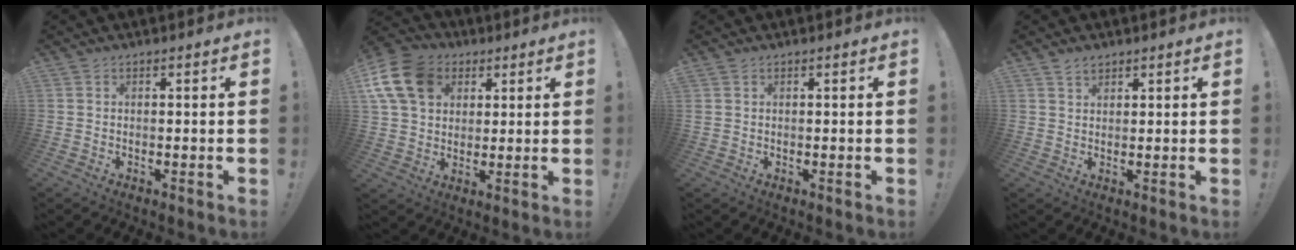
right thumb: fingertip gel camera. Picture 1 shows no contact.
{"total": 15.1, "force": [5.7, 11.6, 7.9], "torque": [-0.137, -0.020, 0.113]}
{"total": 0.8, "force": [0.4, 0.6, 0.3], "torque": [-0.009, 0.003, 0.008]}
{"total": 2.3, "force": [1.9, 1.2, 0.6], "torque": [0.000, -0.011, 0.033]}